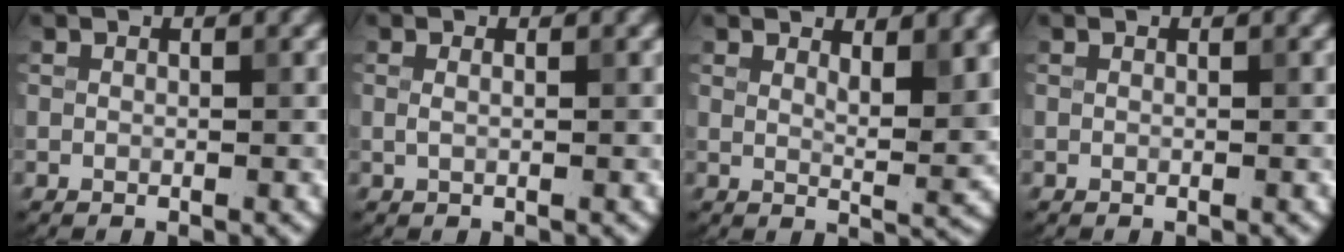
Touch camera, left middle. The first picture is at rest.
{"total": 0.6, "force": [0.2, 0.2, 0.6], "torque": [-0.013, 0.001, 0.001]}
{"total": 4.1, "force": [2.5, 1.2, 3.0], "torque": [-0.041, -0.007, 0.041]}
{"total": 0.0}